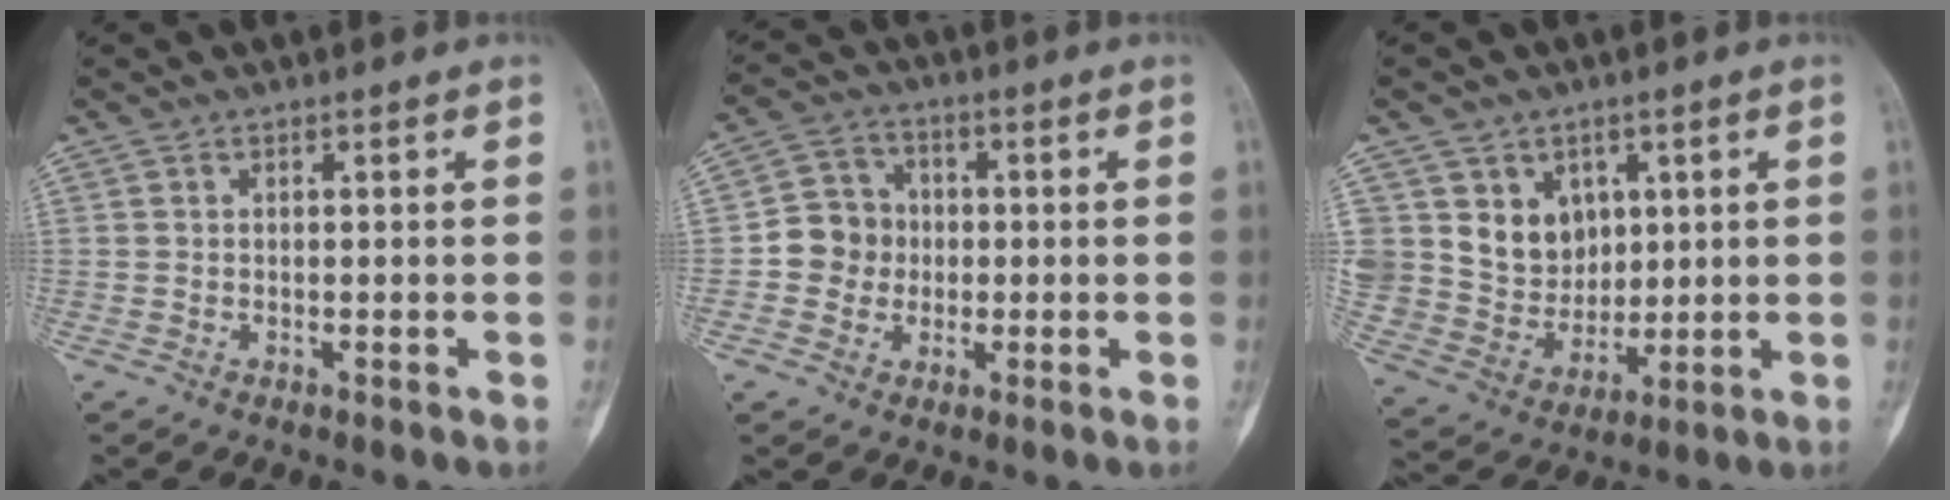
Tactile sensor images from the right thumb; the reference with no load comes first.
{"total": 7.3, "force": [-0.8, 6.9, 2.2], "torque": [-0.003, 0.016, -0.024]}
{"total": 11.7, "force": [4.4, 10.1, 3.9], "torque": [-0.029, -0.019, 0.097]}